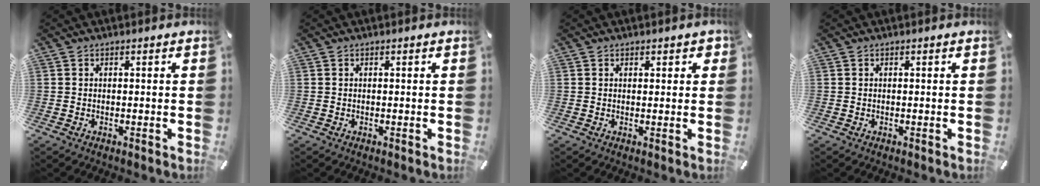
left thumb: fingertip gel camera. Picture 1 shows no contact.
{"total": 0.0}
{"total": 1.3, "force": [0.7, 1.0, 0.6], "torque": [-0.004, 0.002, 0.009]}
{"total": 0.0}